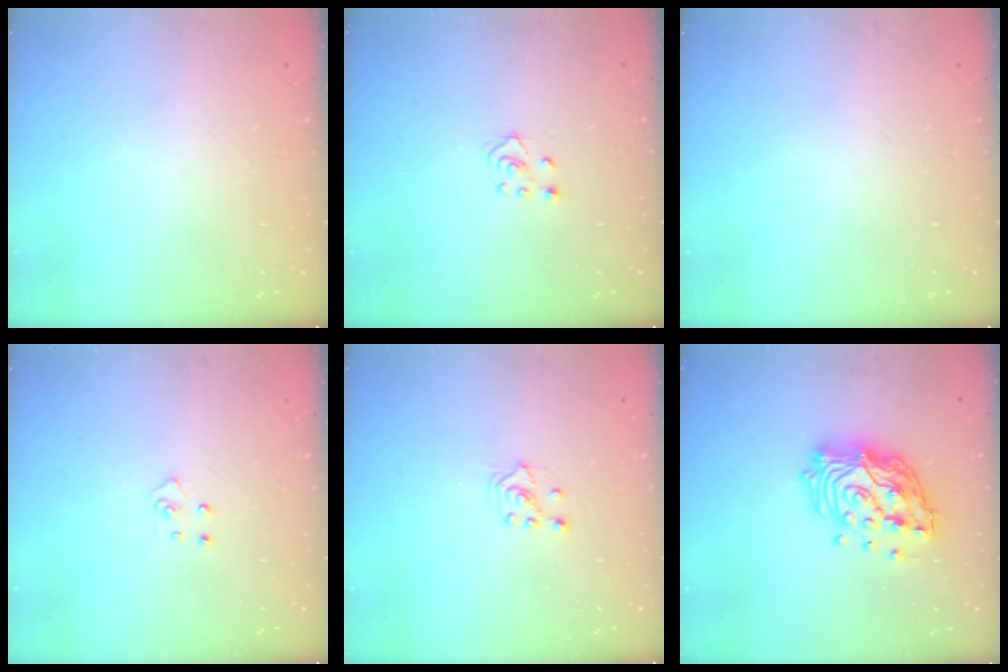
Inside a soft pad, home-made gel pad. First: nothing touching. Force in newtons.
{"total": 3.1, "press": 3.1, "slide": 0.4}
{"total": 0.0}
{"total": 3.9, "press": 3.8, "slide": 0.4}
{"total": 3.3, "press": 3.2, "slide": 0.8}
{"total": 17.4, "press": 17.1, "slide": 3.2}